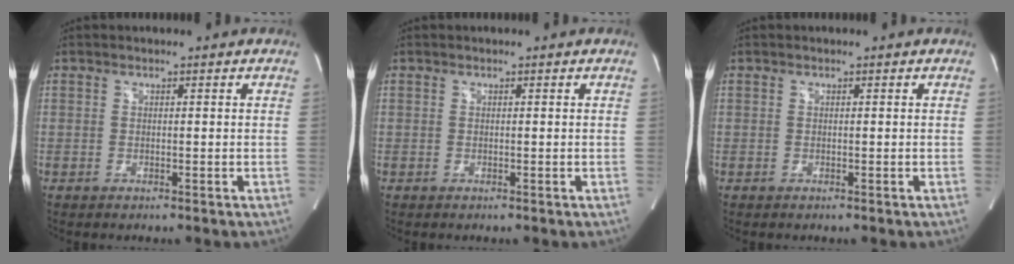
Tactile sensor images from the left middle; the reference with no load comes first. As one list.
[{"total": 0.0}, {"total": 0.0}]